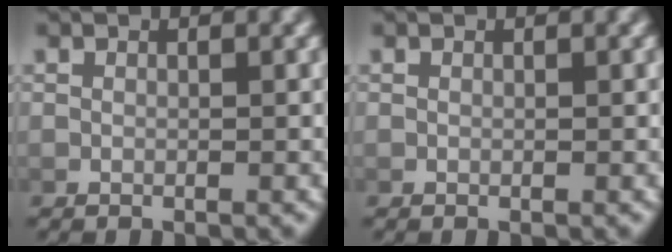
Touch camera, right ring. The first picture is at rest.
{"total": 0.0}